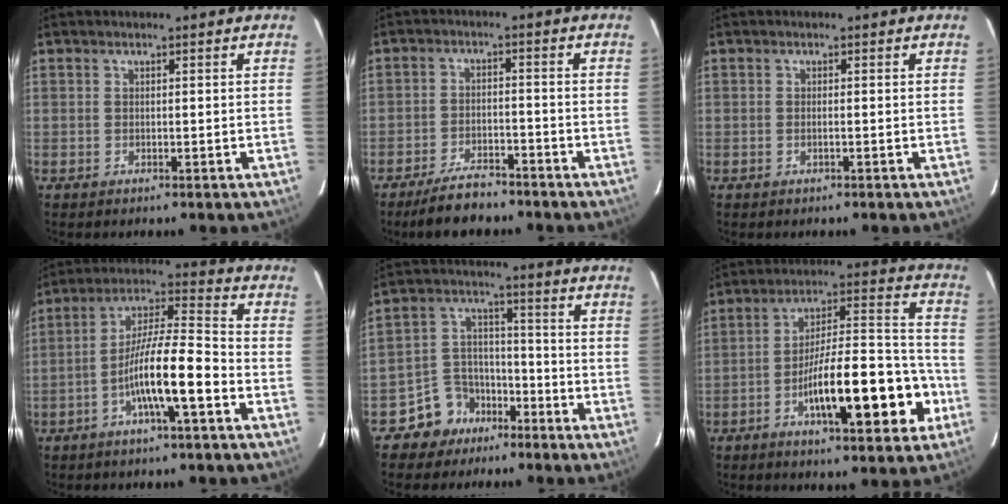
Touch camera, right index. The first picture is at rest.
{"total": 6.5, "force": [-5.6, 2.1, 2.6], "torque": [-0.051, -0.008, -0.096]}
{"total": 0.5, "force": [-0.2, -0.1, 0.5], "torque": [-0.010, 0.001, -0.003]}
{"total": 10.9, "force": [-4.1, 1.0, 10.0], "torque": [-0.184, 0.014, -0.075]}
{"total": 7.9, "force": [-5.1, 5.9, 1.4], "torque": [-0.028, 0.021, -0.084]}
{"total": 18.1, "force": [-6.9, 4.1, 16.3], "torque": [-0.260, 0.023, -0.099]}